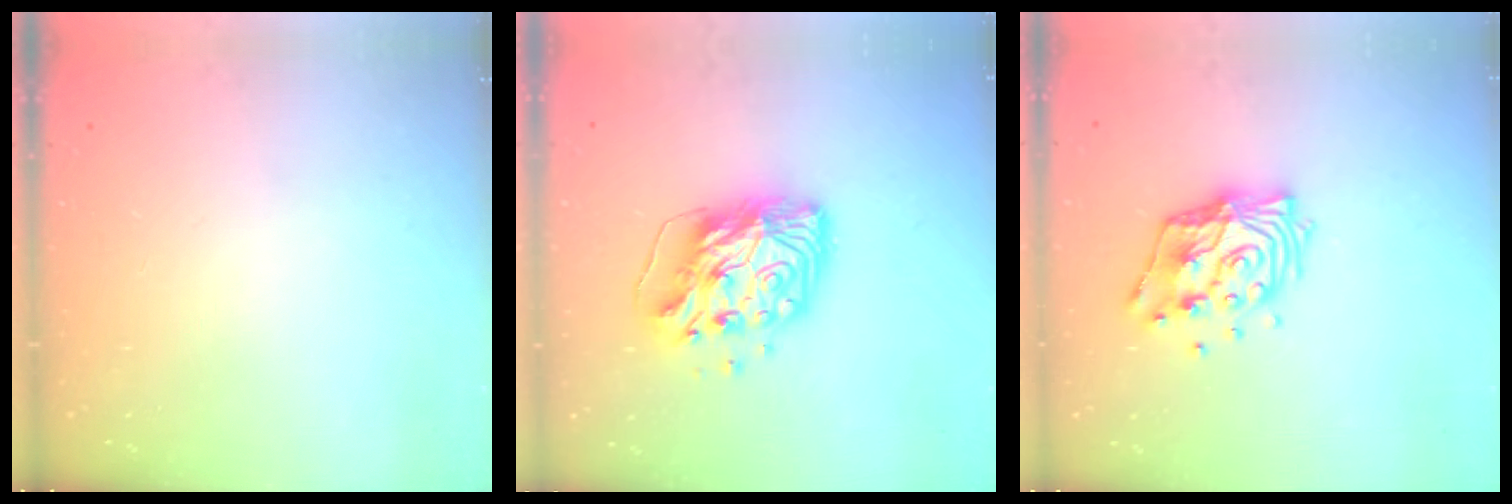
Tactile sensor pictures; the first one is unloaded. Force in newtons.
{"total": 14.5, "press": 14.4, "slide": 1.8}
{"total": 13.7, "press": 13.6, "slide": 1.5}